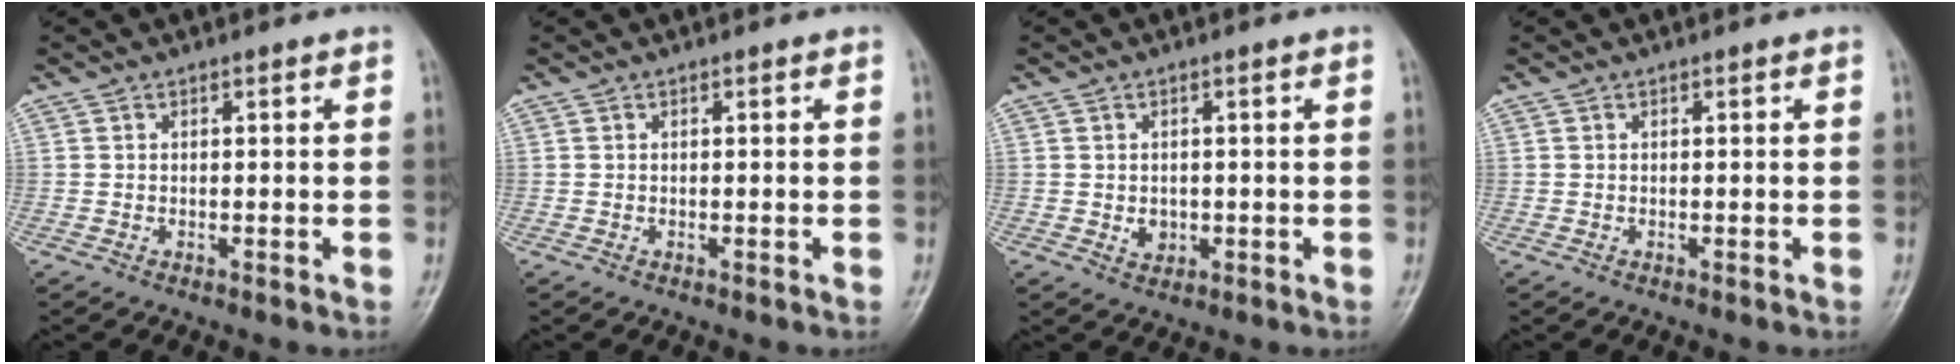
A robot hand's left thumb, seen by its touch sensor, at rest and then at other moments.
{"total": 0.0}
{"total": 2.2, "force": [-0.2, 1.8, 1.2], "torque": [-0.009, 0.000, 0.003]}
{"total": 0.0}